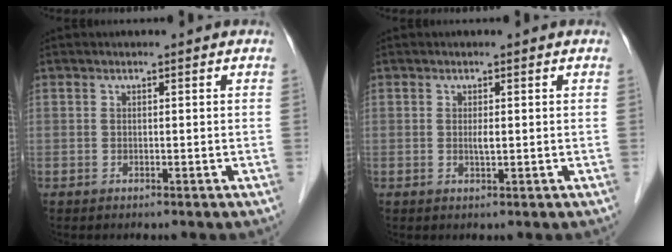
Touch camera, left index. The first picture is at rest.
{"total": 1.1, "force": [0.1, 0.1, 1.1], "torque": [-0.024, -0.003, 0.002]}